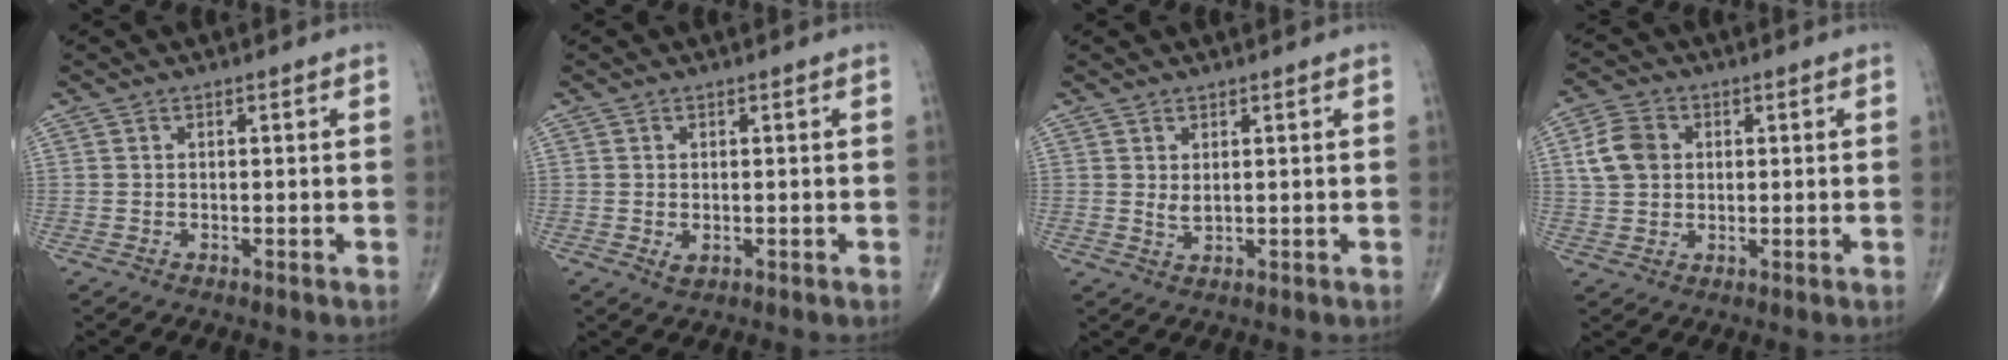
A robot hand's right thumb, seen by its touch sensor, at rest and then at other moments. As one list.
[{"total": 1.5, "force": [-0.2, 1.0, 1.1], "torque": [-0.018, -0.002, 0.002]}, {"total": 1.8, "force": [0.6, 0.8, 1.5], "torque": [-0.025, -0.009, 0.016]}, {"total": 6.9, "force": [1.4, 5.4, 4.0], "torque": [-0.064, 0.006, 0.025]}]